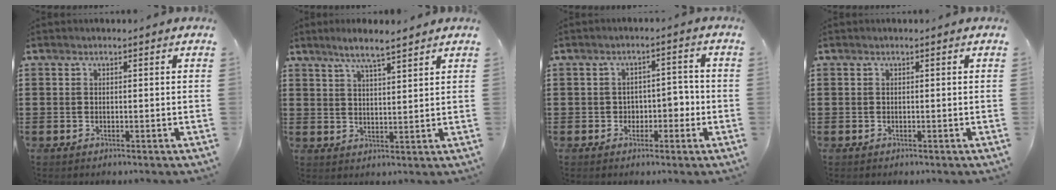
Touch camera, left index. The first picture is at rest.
{"total": 4.8, "force": [3.9, 0.4, 2.7], "torque": [-0.064, -0.002, 0.069]}
{"total": 3.4, "force": [-1.0, 2.5, 2.0], "torque": [-0.038, 0.003, -0.028]}
{"total": 0.0}